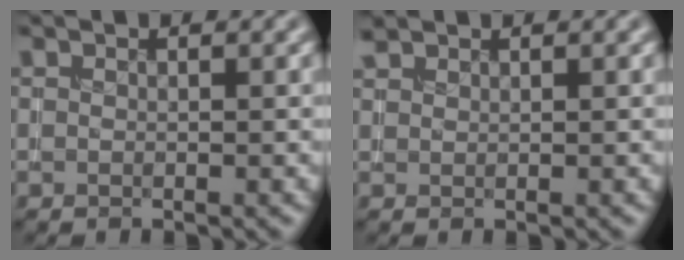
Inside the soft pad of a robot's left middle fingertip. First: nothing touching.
{"total": 1.0, "force": [1.0, 0.2, 0.2], "torque": [-0.006, 0.003, 0.025]}